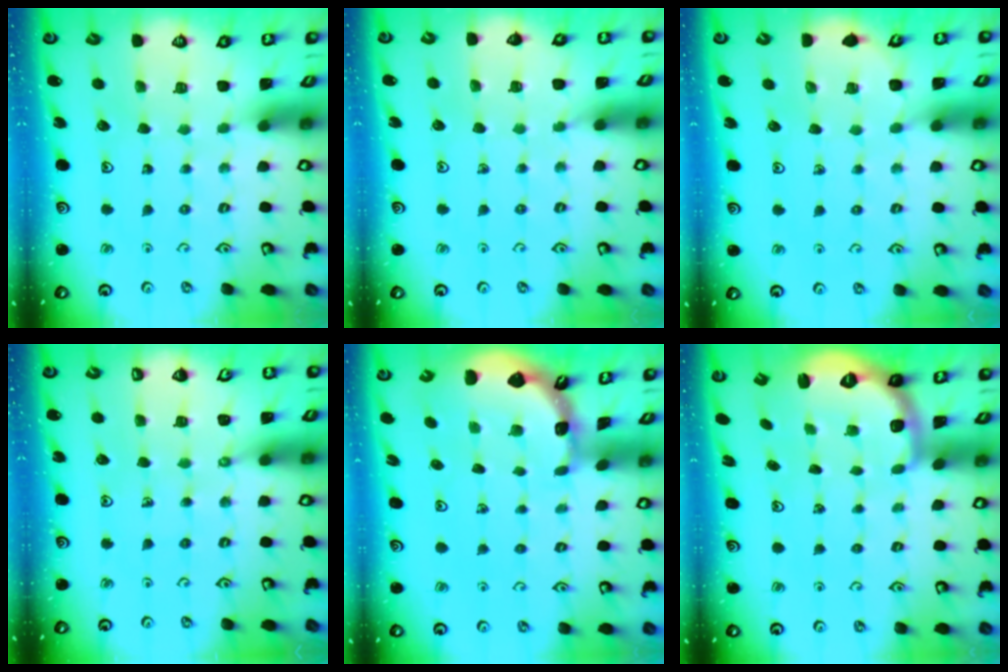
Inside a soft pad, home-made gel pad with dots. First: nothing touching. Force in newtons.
{"total": 2.9, "press": 2.8, "slide": 0.5}
{"total": 4.0, "press": 3.6, "slide": 1.8}
{"total": 1.3, "press": 1.2, "slide": 0.3}
{"total": 1.8, "press": 1.8, "slide": 0.2}
{"total": 2.6, "press": 1.6, "slide": 2.1}